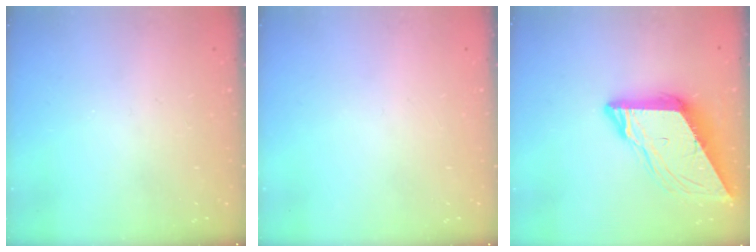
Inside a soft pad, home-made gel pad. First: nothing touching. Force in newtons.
{"total": 0.0}
{"total": 9.3, "press": 9.2, "slide": 0.8}